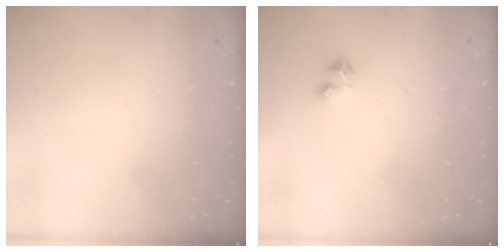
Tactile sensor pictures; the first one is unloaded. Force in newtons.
{"total": 2.8, "press": 2.8, "slide": 0.1}